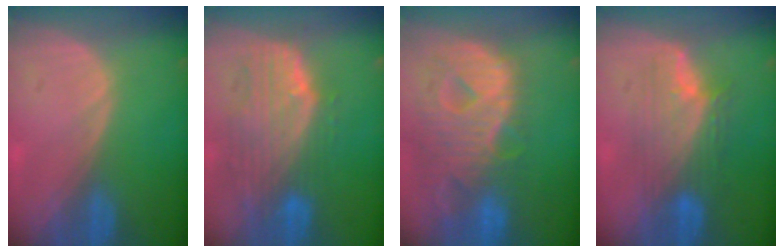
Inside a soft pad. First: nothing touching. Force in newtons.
{"total": 10.6, "press": 9.0, "slide": 5.5}
{"total": 12.8, "press": 10.9, "slide": 6.8}
{"total": 7.6, "press": 7.4, "slide": 1.5}